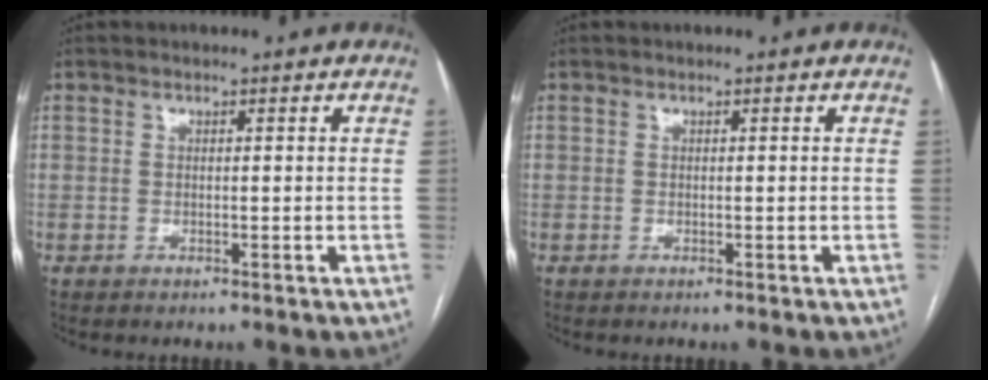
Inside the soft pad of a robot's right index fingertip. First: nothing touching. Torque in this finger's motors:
{"motor_torque": [0.00, 0.00, 0.00, 0.00]}